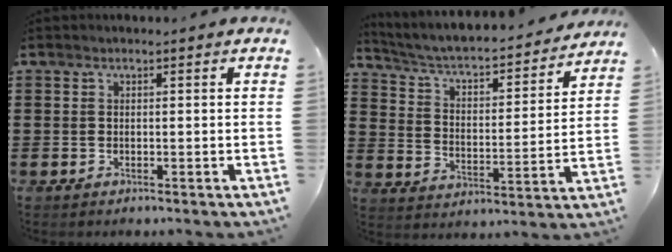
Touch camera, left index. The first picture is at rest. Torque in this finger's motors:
{"motor_torque": [1.07, -1.07, 0.24, 0.07]}